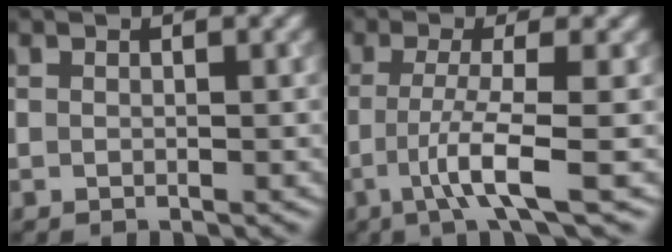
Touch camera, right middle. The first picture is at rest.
{"total": 4.8, "force": [-1.4, 0.7, 4.5], "torque": [-0.080, -0.007, -0.032]}